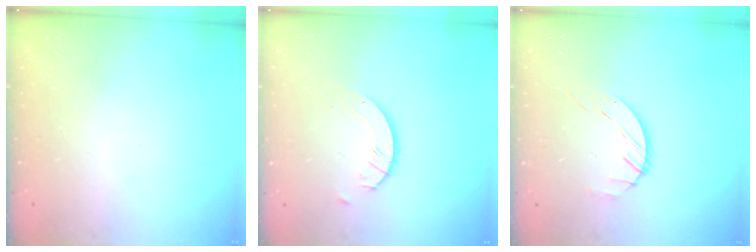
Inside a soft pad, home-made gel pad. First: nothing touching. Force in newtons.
{"total": 3.5, "press": 3.5, "slide": 0.1}
{"total": 2.9, "press": 2.8, "slide": 0.3}